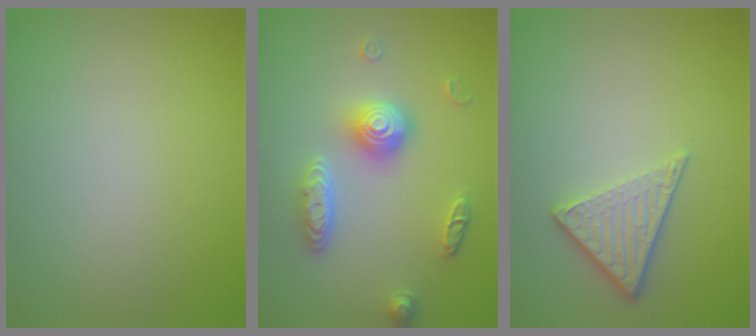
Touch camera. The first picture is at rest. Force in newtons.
{"total": 4.5, "press": 3.6, "slide": 2.6}
{"total": 3.7, "press": 2.8, "slide": 2.5}